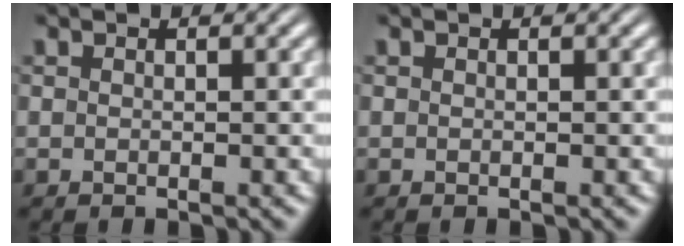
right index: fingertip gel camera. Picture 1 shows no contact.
{"total": 0.0}